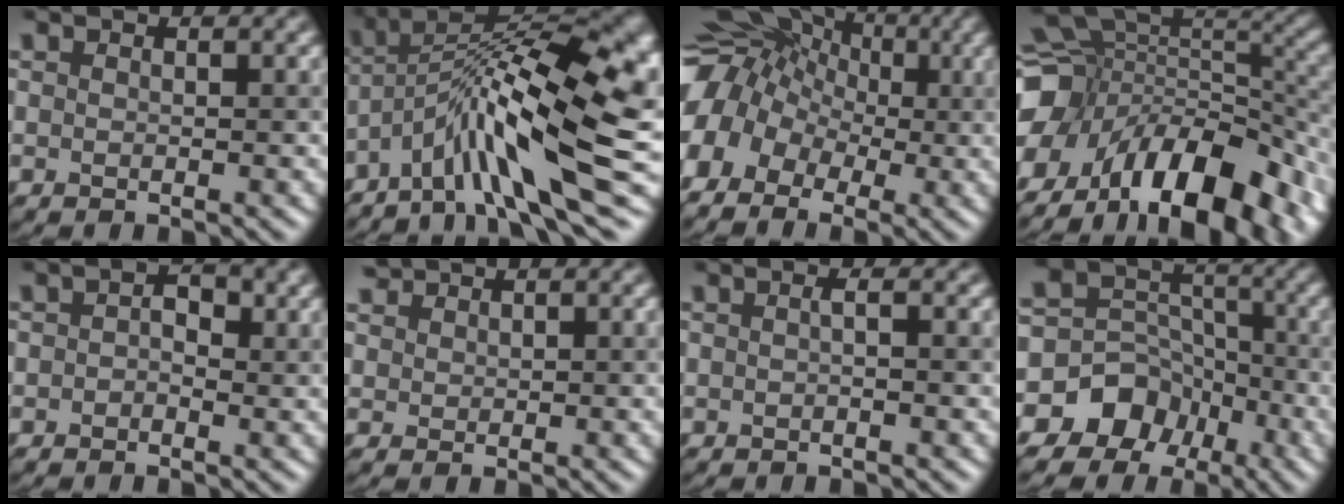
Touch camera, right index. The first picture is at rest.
{"total": 14.0, "force": [-3.0, 4.0, 13.1], "torque": [-0.204, 0.039, -0.040]}
{"total": 8.1, "force": [-1.3, 6.6, 4.4], "torque": [-0.087, 0.027, -0.020]}
{"total": 13.1, "force": [-6.6, 7.8, 8.2], "torque": [-0.150, 0.016, -0.089]}
{"total": 1.4, "force": [0.1, 0.8, 1.1], "torque": [-0.019, 0.015, 0.005]}
{"total": 1.3, "force": [1.1, 0.5, -0.5], "torque": [0.007, 0.013, 0.028]}
{"total": 0.8, "force": [0.0, 0.1, 0.8], "torque": [-0.010, 0.006, 0.002]}
{"total": 7.8, "force": [-4.0, 6.5, 1.7], "torque": [-0.034, 0.029, -0.073]}